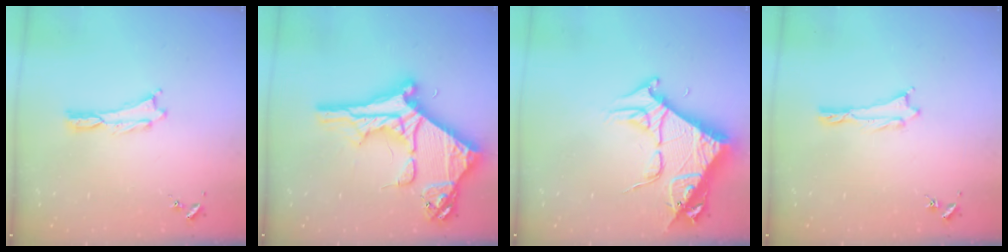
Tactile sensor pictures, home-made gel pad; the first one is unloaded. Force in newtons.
{"total": 14.2, "press": 14.1, "slide": 1.3}
{"total": 10.0, "press": 9.9, "slide": 1.3}
{"total": 0.5, "press": 0.5, "slide": 0.2}